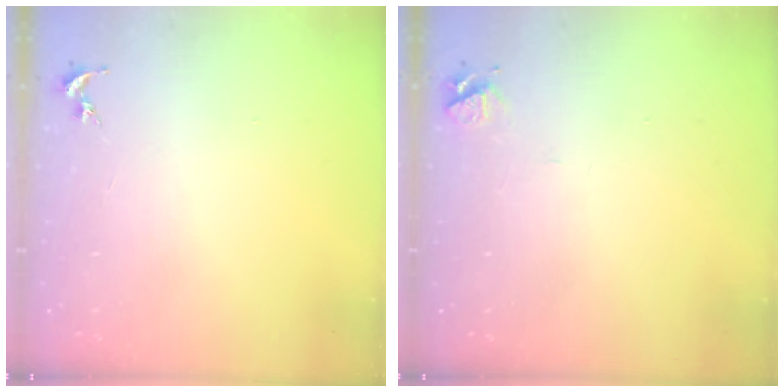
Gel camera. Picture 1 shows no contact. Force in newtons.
{"total": 4.9, "press": 4.9, "slide": 0.5}